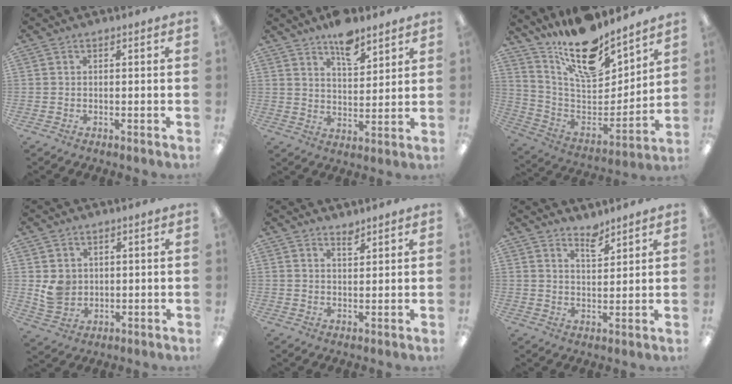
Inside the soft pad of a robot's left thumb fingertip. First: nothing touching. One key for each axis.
{"total": 8.9, "fx": 6.7, "fy": 3.9, "fz": 4.3, "tx": -0.055, "ty": -0.039, "tz": 0.116}
{"total": 18.5, "fx": 15.0, "fy": 6.6, "fz": 8.7, "tx": -0.153, "ty": -0.110, "tz": 0.262}
{"total": 5.5, "fx": 1.5, "fy": 4.9, "fz": 1.9, "tx": -0.020, "ty": 0.001, "tz": 0.030}
{"total": 2.2, "fx": 2.2, "fy": 0.4, "fz": 0.4, "tx": -0.003, "ty": -0.012, "tz": 0.039}
{"total": 4.5, "fx": 4.0, "fy": 1.3, "fz": 1.6, "tx": -0.015, "ty": -0.029, "tz": 0.069}